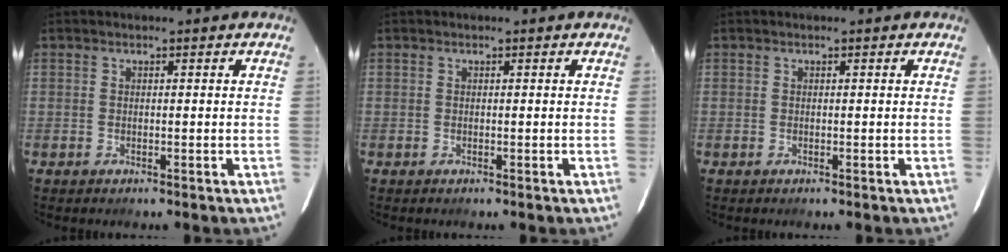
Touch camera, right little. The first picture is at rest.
{"total": 0.0}
{"total": 0.0}